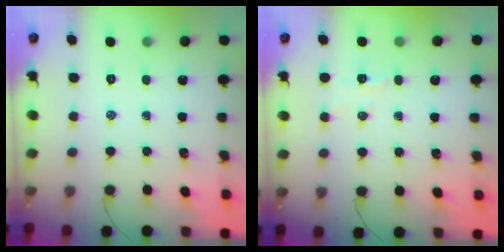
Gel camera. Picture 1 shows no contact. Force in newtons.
{"total": 2.6, "press": 2.5, "slide": 0.9}